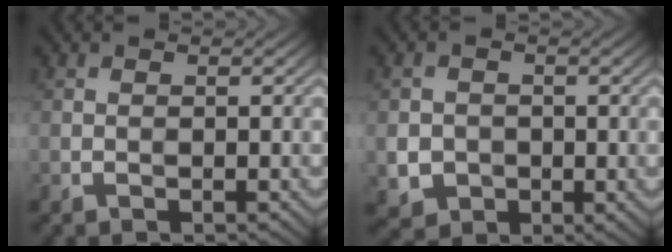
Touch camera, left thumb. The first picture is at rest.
{"total": 3.1, "force": [-0.5, 2.9, 0.8], "torque": [-0.019, -0.010, -0.005]}